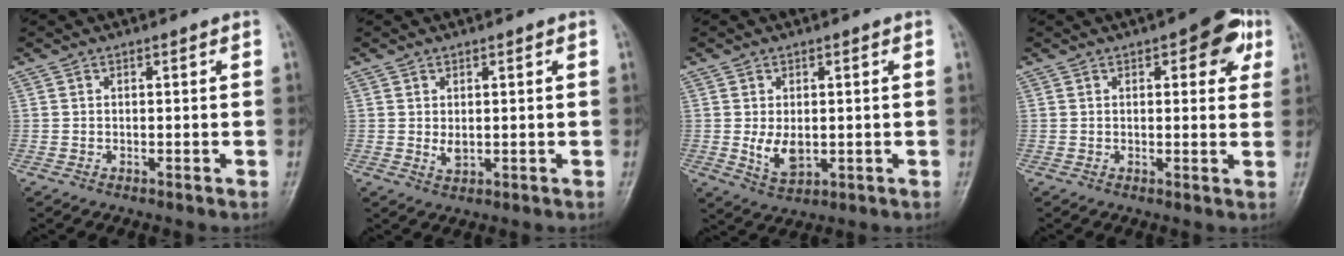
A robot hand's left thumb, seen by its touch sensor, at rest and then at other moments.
{"total": 2.3, "force": [0.4, 1.2, 1.9], "torque": [-0.027, -0.008, 0.012]}
{"total": 5.1, "force": [-0.1, 3.1, 4.0], "torque": [-0.064, -0.013, 0.007]}
{"total": 7.7, "force": [3.3, 3.5, 6.0], "torque": [-0.040, -0.004, 0.030]}